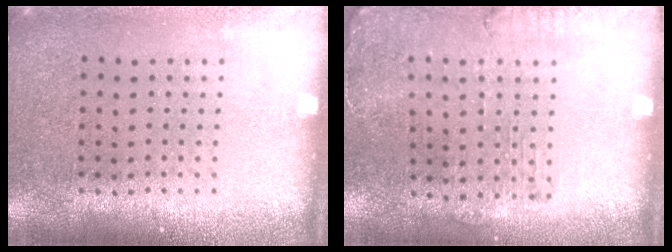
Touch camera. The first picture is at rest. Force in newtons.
{"total": 1.3, "press": 1.2, "slide": 0.5}